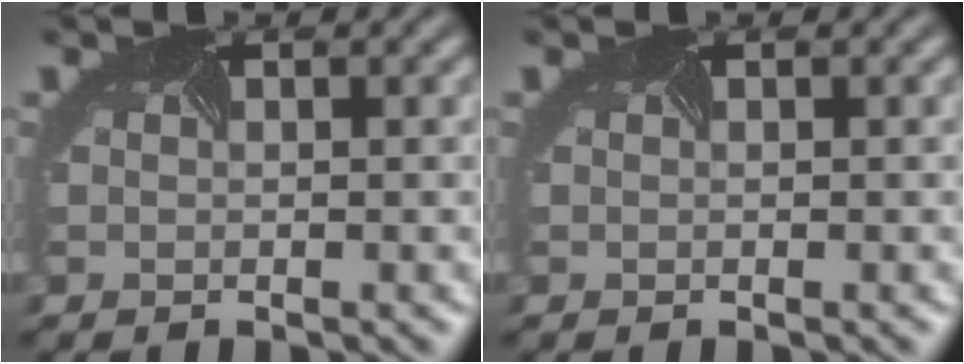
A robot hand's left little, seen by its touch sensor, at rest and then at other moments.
{"total": 0.0}